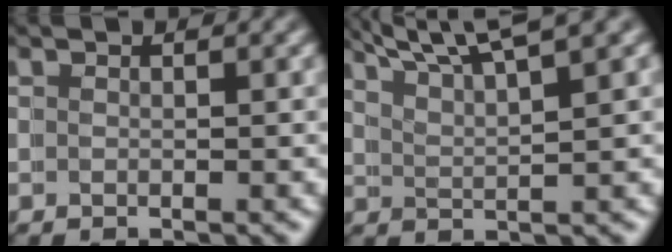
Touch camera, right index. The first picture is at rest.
{"total": 5.4, "force": [4.9, -0.2, 2.2], "torque": [-0.034, 0.012, 0.079]}